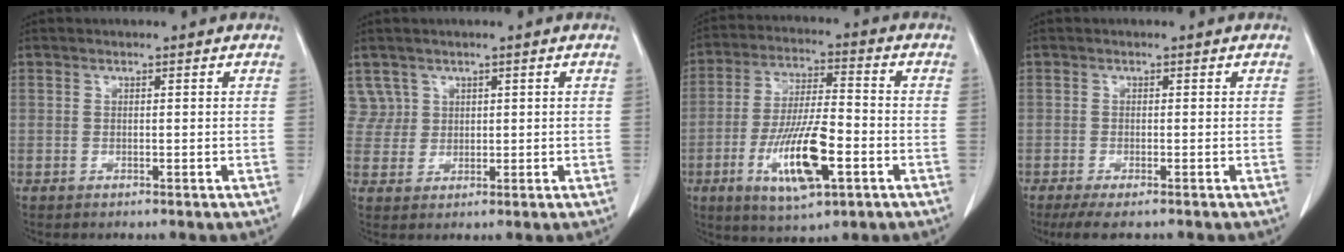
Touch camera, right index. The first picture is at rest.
{"total": 3.8, "force": [2.2, 3.1, -0.4], "torque": [0.021, 0.003, 0.042]}
{"total": 13.6, "force": [-4.6, 3.2, 12.4], "torque": [-0.240, -0.012, -0.076]}
{"total": 3.8, "force": [-2.5, 1.1, 2.6], "torque": [-0.048, -0.011, -0.039]}